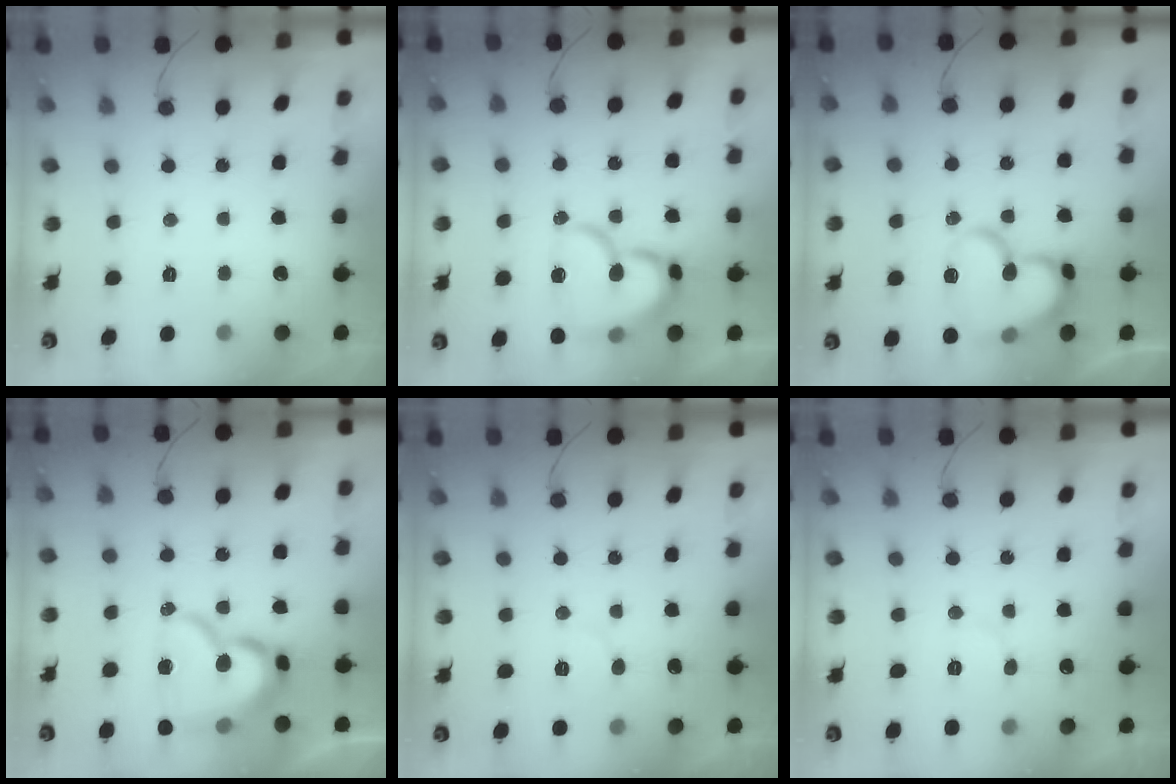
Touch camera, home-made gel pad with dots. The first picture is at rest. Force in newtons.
{"total": 16.9, "press": 16.9, "slide": 1.7}
{"total": 17.9, "press": 17.8, "slide": 1.9}
{"total": 17.4, "press": 17.3, "slide": 1.6}
{"total": 5.7, "press": 5.7, "slide": 0.4}
{"total": 6.0, "press": 6.0, "slide": 0.7}